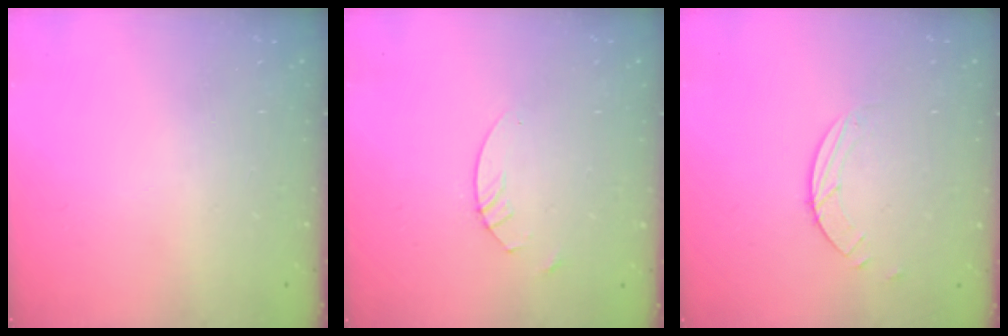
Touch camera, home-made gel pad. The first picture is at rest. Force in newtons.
{"total": 2.4, "press": 2.4, "slide": 0.1}
{"total": 2.0, "press": 2.0, "slide": 0.2}